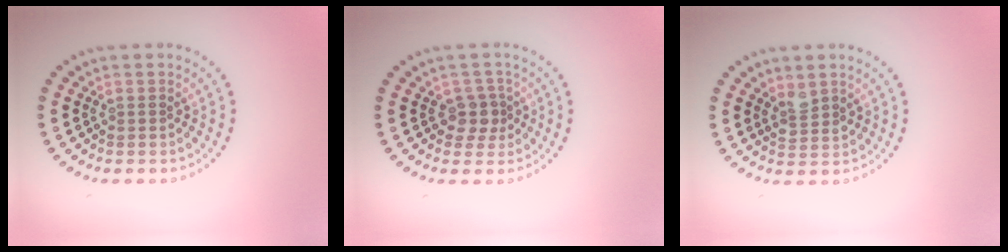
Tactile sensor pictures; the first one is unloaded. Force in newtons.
{"total": 2.0, "press": 1.7, "slide": 1.2}
{"total": 1.6, "press": 1.4, "slide": 0.8}